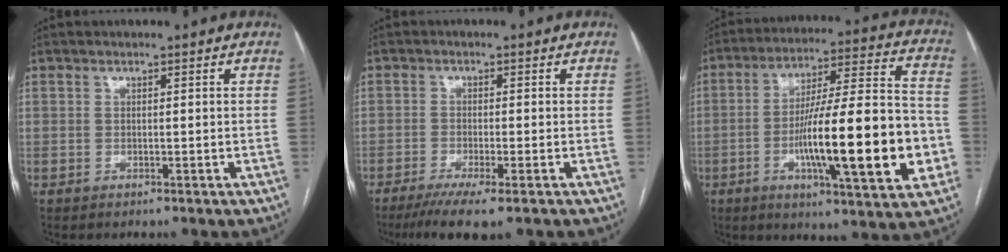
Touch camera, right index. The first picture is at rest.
{"total": 7.2, "force": [-5.0, 0.4, 5.1], "torque": [-0.080, -0.017, -0.078]}
{"total": 22.5, "force": [-5.3, 2.8, 21.7], "torque": [-0.317, 0.005, -0.078]}